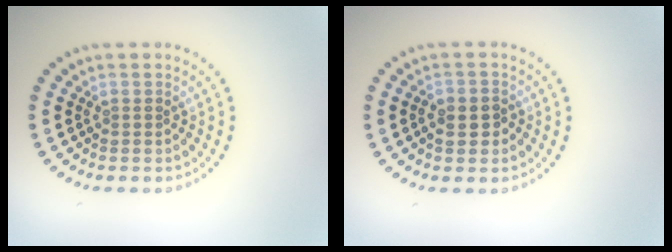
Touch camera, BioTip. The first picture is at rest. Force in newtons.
{"total": 2.4, "press": 2.3, "slide": 0.6}